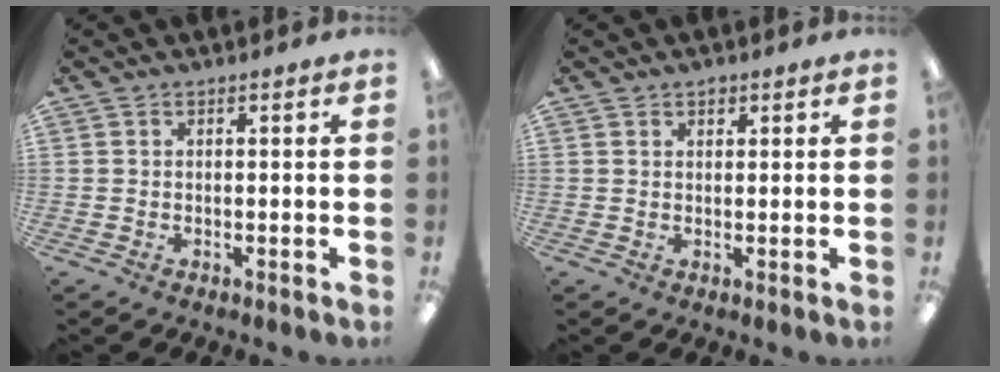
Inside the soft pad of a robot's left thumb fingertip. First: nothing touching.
{"total": 1.3, "force": [1.0, 0.9, 0.3], "torque": [0.001, -0.003, 0.017]}